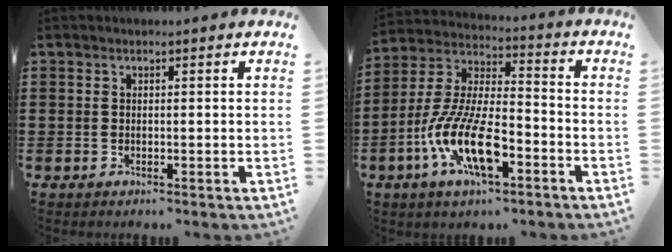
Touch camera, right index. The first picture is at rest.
{"total": 12.3, "force": [-5.8, 4.1, 10.0], "torque": [-0.231, -0.009, -0.112]}